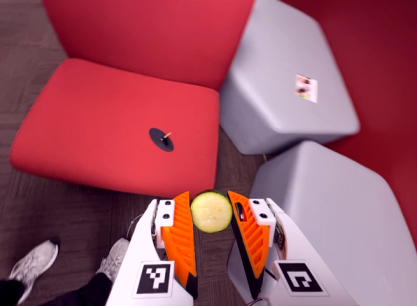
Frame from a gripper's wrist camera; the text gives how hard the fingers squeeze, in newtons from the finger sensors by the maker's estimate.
{"total": 8.5, "left": 8.7, "right": 8.3}